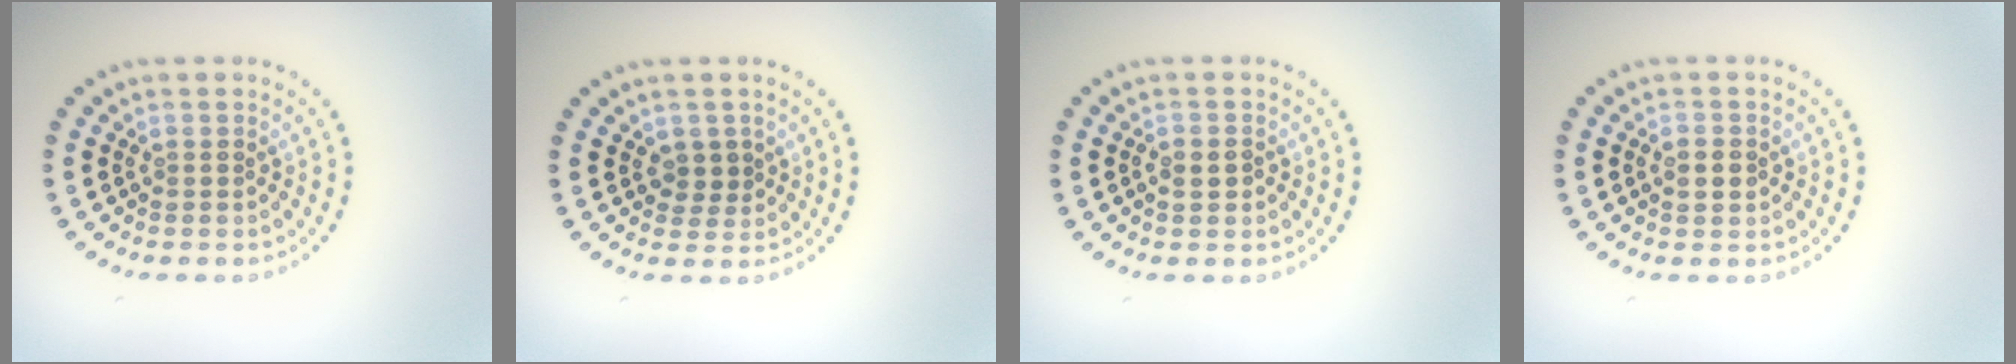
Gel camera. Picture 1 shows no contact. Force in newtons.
{"total": 1.7, "press": 1.4, "slide": 0.9}
{"total": 1.5, "press": 1.5, "slide": 0.4}
{"total": 1.5, "press": 1.5, "slide": 0.0}